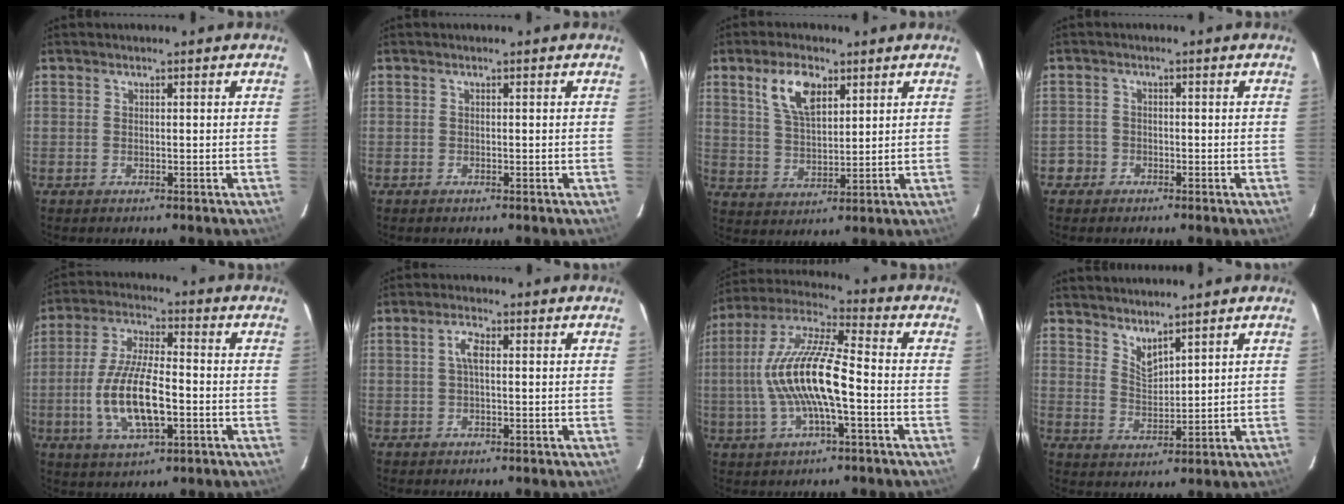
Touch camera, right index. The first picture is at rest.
{"total": 0.0}
{"total": 8.6, "force": [4.5, 4.1, 6.1], "torque": [-0.117, 0.013, 0.089]}
{"total": 2.5, "force": [-1.4, 2.0, -0.1], "torque": [0.000, 0.014, -0.026]}
{"total": 13.9, "force": [-3.3, 4.8, 12.7], "torque": [-0.261, -0.006, -0.058]}
{"total": 2.8, "force": [0.4, 1.0, 2.6], "torque": [-0.054, 0.009, 0.007]}
{"total": 15.7, "force": [-2.5, 3.4, 15.1], "torque": [-0.297, 0.005, -0.049]}
{"total": 4.3, "force": [3.8, 1.0, 1.9], "torque": [-0.031, -0.008, 0.070]}